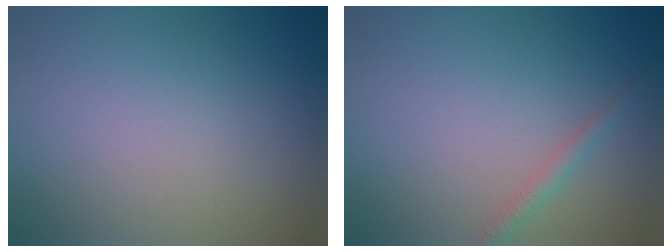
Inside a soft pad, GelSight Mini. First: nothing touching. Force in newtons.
{"total": 1.3, "press": 1.3, "slide": 0.0}